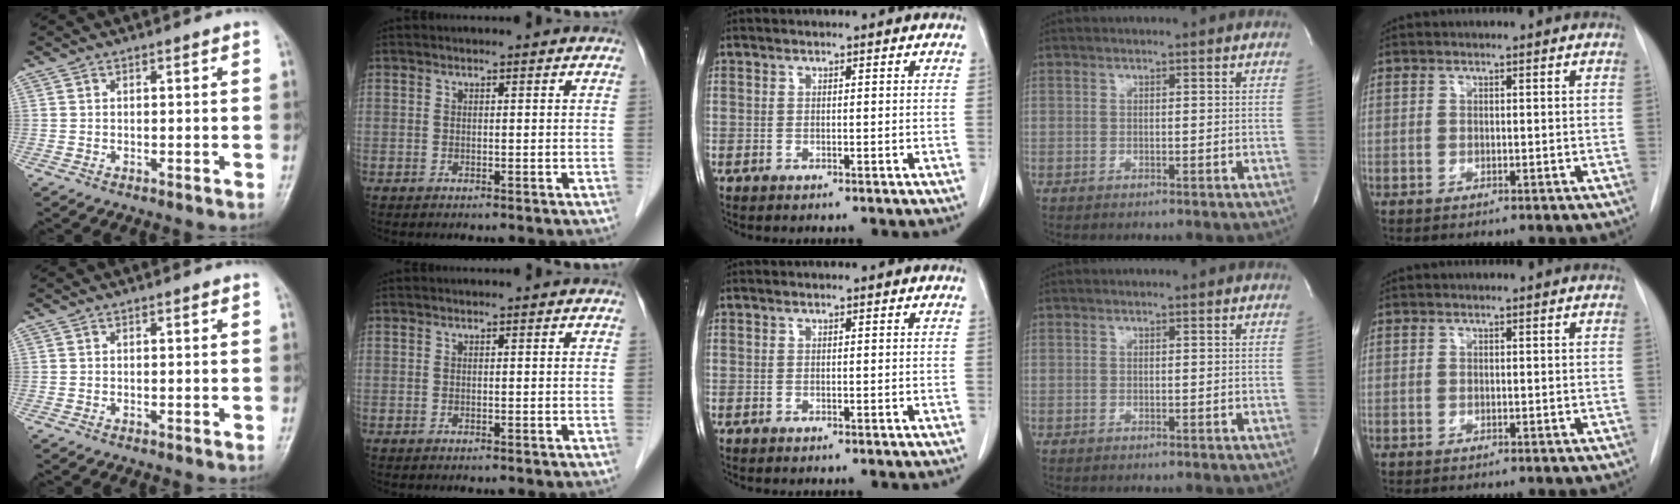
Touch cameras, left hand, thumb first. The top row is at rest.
{}